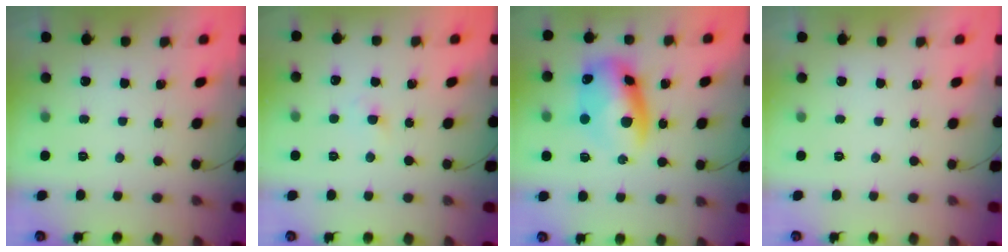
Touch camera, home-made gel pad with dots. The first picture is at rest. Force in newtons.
{"total": 1.8, "press": 1.6, "slide": 0.7}
{"total": 13.7, "press": 13.5, "slide": 2.1}
{"total": 0.0}